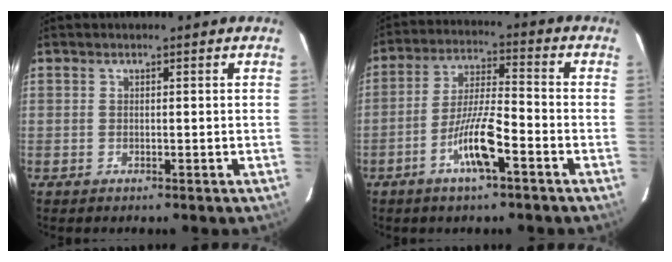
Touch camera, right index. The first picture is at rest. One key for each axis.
{"total": 9.3, "fx": -4.3, "fy": 1.2, "fz": 8.1, "tx": -0.158, "ty": 0.001, "tz": -0.081}